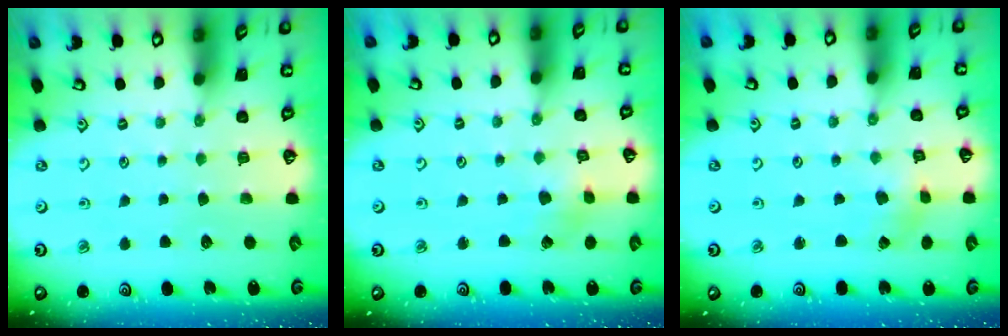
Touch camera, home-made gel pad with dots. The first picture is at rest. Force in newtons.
{"total": 2.9, "press": 2.8, "slide": 0.2}
{"total": 0.5, "press": 0.5, "slide": 0.2}